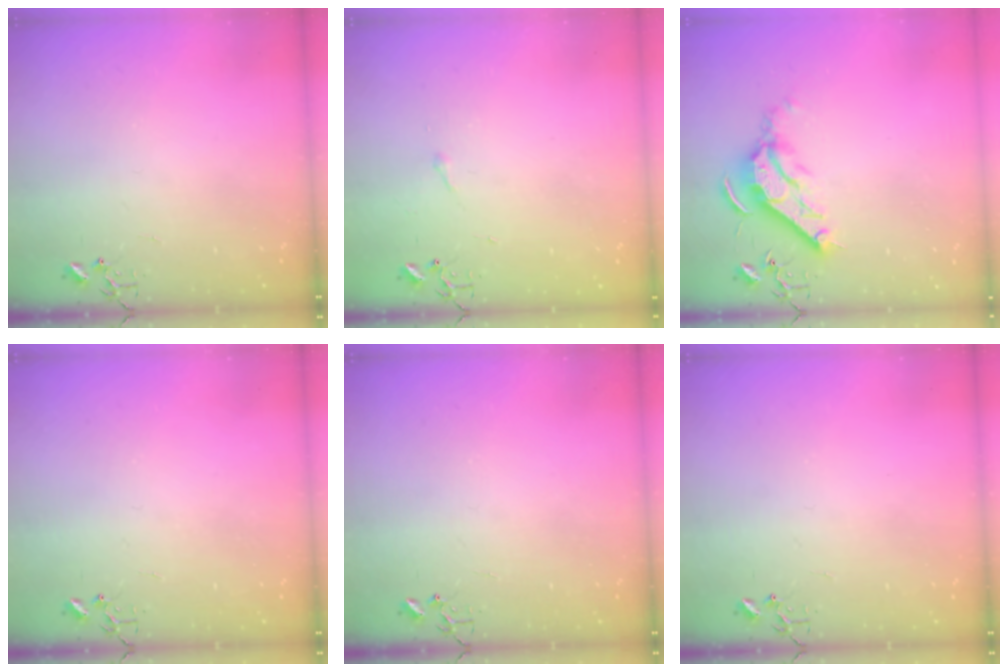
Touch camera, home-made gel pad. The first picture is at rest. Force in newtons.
{"total": 2.9, "press": 2.9, "slide": 0.5}
{"total": 11.7, "press": 11.6, "slide": 1.3}
{"total": 0.0}
{"total": 0.0}
{"total": 0.0}